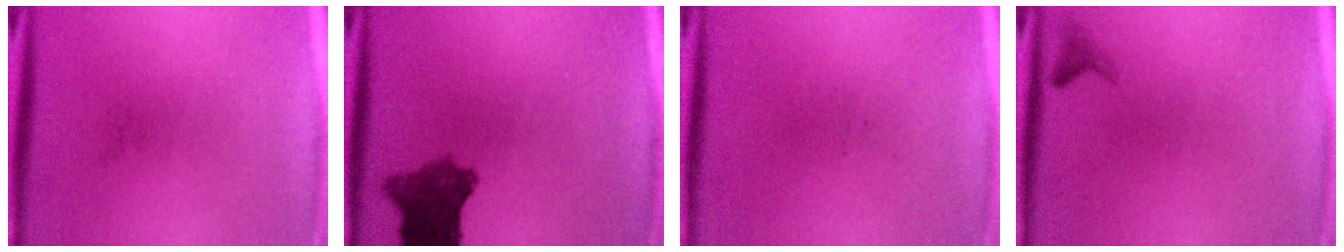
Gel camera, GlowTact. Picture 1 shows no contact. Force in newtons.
{"total": 7.3}
{"total": 0.0}
{"total": 1.0}